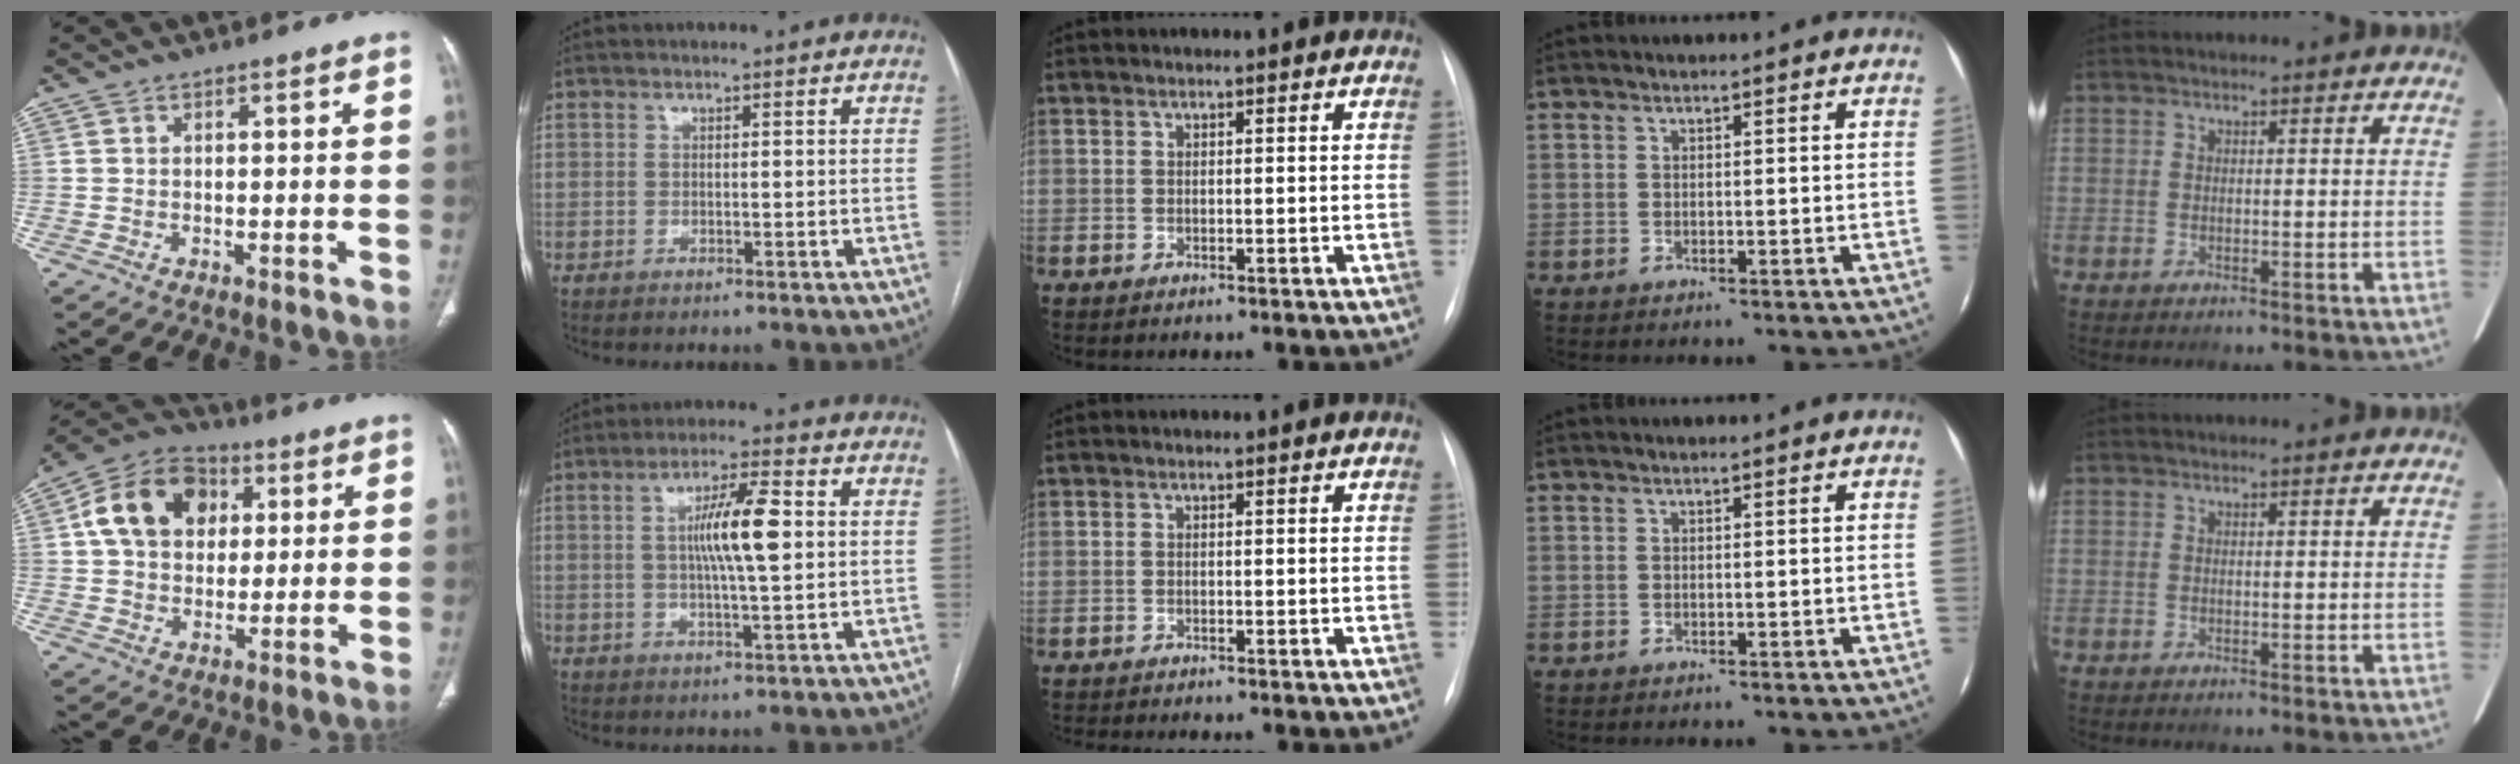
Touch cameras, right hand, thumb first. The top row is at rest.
{"thumb": {"total": 14.6, "force": [3.6, 11.0, 8.8], "torque": [-0.131, 0.010, 0.052]}, "index": {"total": 8.4, "force": [1.2, 0.7, 8.3], "torque": [-0.150, 0.005, 0.019]}, "middle": {"total": 4.2, "force": [-3.8, 0.3, 1.7], "torque": [-0.018, -0.005, -0.051]}}